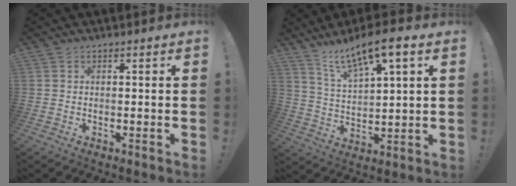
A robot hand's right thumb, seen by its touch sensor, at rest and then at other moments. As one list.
[{"total": 11.2, "force": [8.2, 2.4, 7.3], "torque": [-0.131, -0.044, 0.139]}]